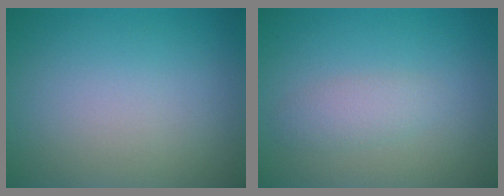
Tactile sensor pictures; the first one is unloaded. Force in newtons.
{"total": 1.7, "press": 1.7, "slide": 0.1}